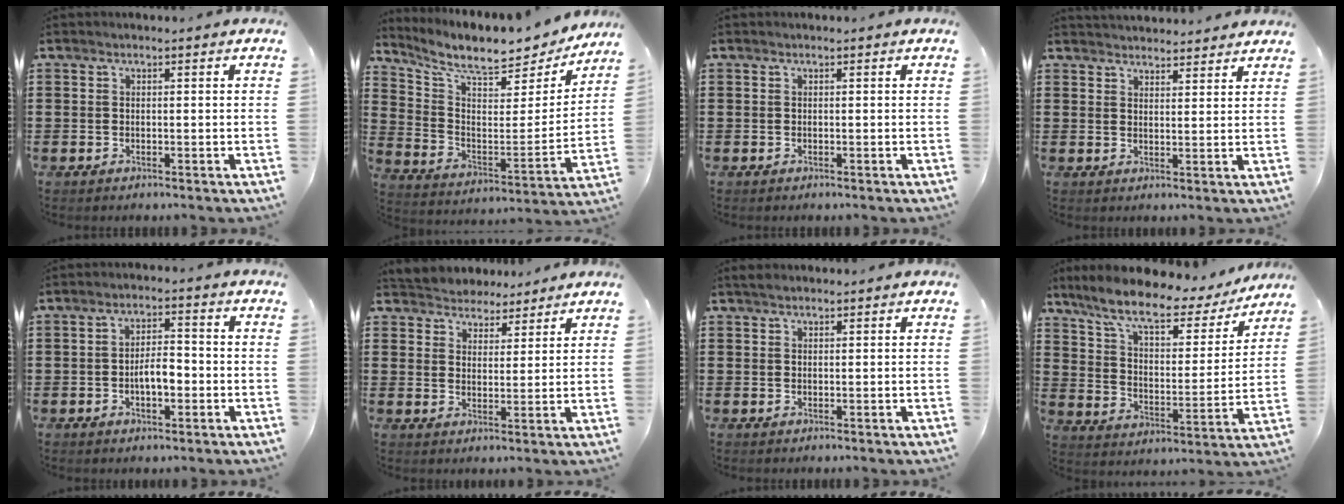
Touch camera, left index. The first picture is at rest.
{"total": 8.8, "force": [7.7, 1.8, 4.0], "torque": [-0.105, -0.056, 0.129]}
{"total": 0.0}
{"total": 2.9, "force": [2.8, 0.1, -0.2], "torque": [-0.003, -0.008, 0.055]}
{"total": 4.5, "force": [-1.1, 1.9, 3.9], "torque": [-0.068, 0.003, -0.025]}
{"total": 3.7, "force": [3.3, 1.5, -0.7], "torque": [-0.007, -0.012, 0.060]}
{"total": 0.9, "force": [0.7, 0.4, 0.4], "torque": [-0.010, 0.004, 0.014]}
{"total": 9.4, "force": [7.5, 2.0, 5.3], "torque": [-0.132, -0.038, 0.127]}